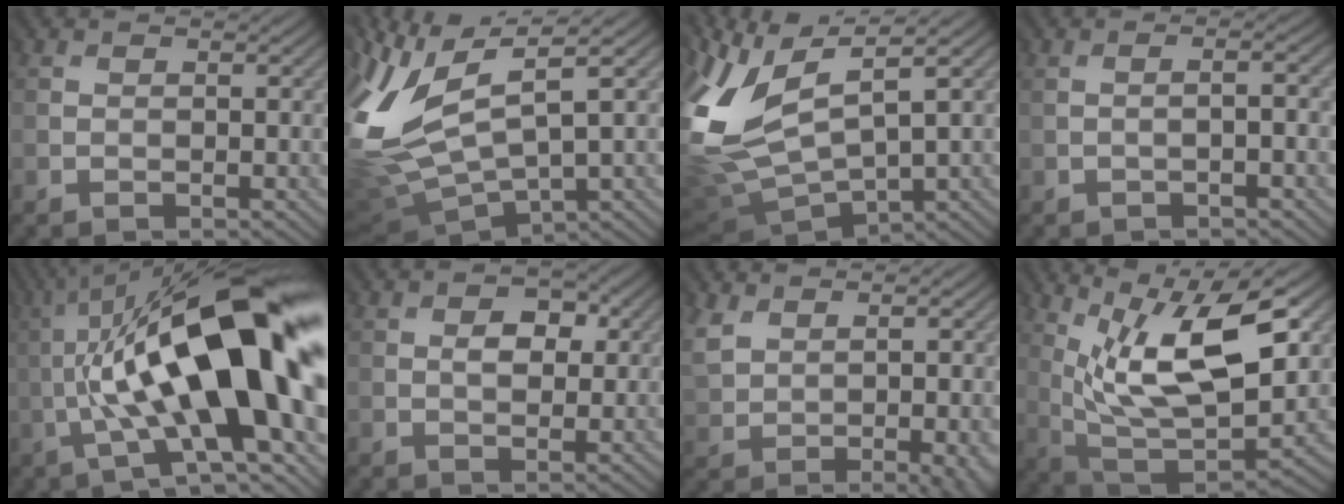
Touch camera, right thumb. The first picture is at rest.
{"total": 10.3, "force": [2.5, 4.1, 9.1], "torque": [-0.238, 0.003, 0.052]}
{"total": 9.1, "force": [2.3, 3.9, 7.9], "torque": [-0.208, 0.006, 0.046]}
{"total": 0.9, "force": [-0.7, -0.5, 0.4], "torque": [0.005, 0.005, -0.011]}
{"total": 18.6, "force": [-0.8, 5.4, 17.7], "torque": [-0.277, 0.034, -0.010]}
{"total": 2.4, "force": [1.0, 1.8, 1.2], "torque": [-0.016, -0.003, 0.019]}
{"total": 6.4, "force": [2.7, 3.7, 4.6], "torque": [-0.098, -0.008, 0.065]}
{"total": 12.9, "force": [5.4, 4.7, 10.7], "torque": [-0.198, -0.002, 0.101]}